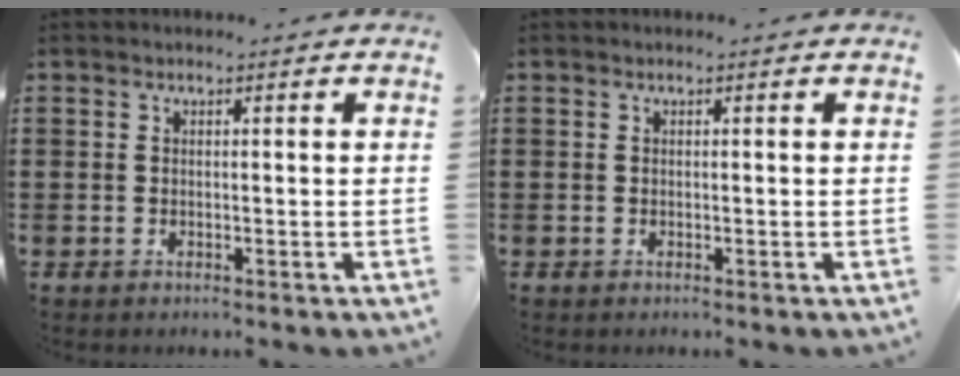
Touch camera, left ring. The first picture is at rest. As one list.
[{"total": 0.0}]